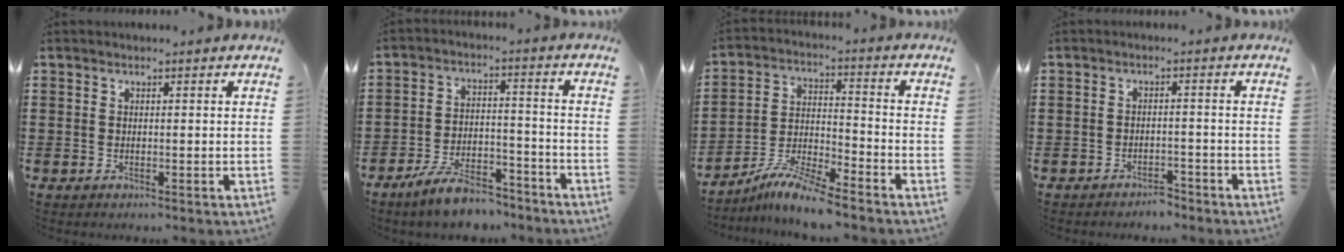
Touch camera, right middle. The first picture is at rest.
{"total": 7.7, "force": [-6.7, 1.7, 3.4], "torque": [-0.066, 0.010, -0.126]}
{"total": 7.4, "force": [-6.8, 0.1, 3.0], "torque": [-0.065, -0.006, -0.132]}
{"total": 2.2, "force": [-2.2, 0.3, -0.1], "torque": [-0.008, 0.000, -0.047]}